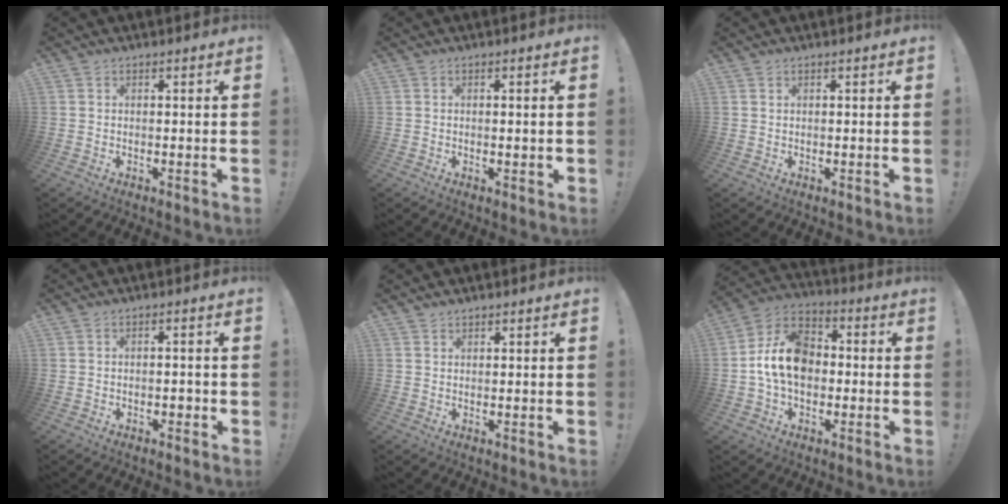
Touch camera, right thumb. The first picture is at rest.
{"total": 1.5, "force": [0.0, 0.2, 1.5], "torque": [-0.015, -0.005, -0.002]}
{"total": 0.7, "force": [0.5, 0.3, 0.3], "torque": [-0.005, 0.000, 0.010]}
{"total": 1.8, "force": [-1.2, 0.8, 1.2], "torque": [-0.021, 0.005, -0.019]}
{"total": 1.1, "force": [0.9, 0.5, 0.1], "torque": [0.003, -0.005, 0.017]}
{"total": 14.2, "force": [-0.6, 10.0, 10.1], "torque": [-0.174, 0.024, -0.009]}